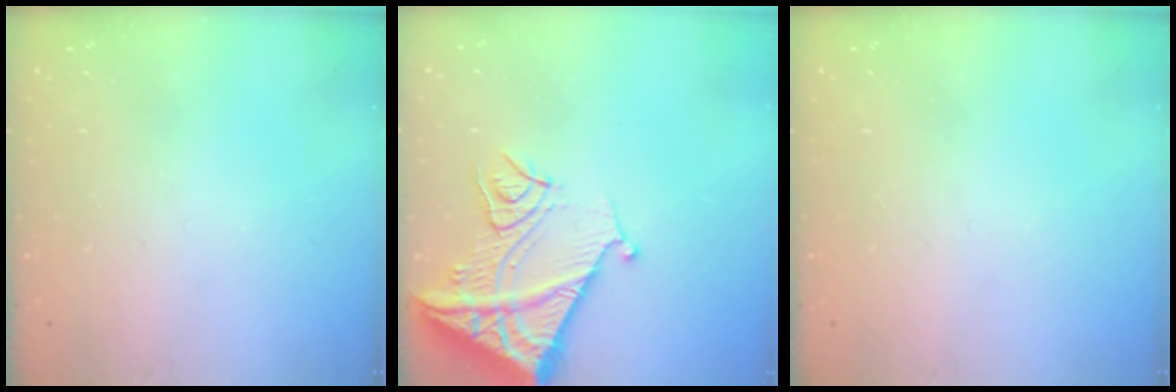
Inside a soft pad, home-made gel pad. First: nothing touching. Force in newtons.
{"total": 13.8, "press": 13.7, "slide": 1.4}
{"total": 0.0}